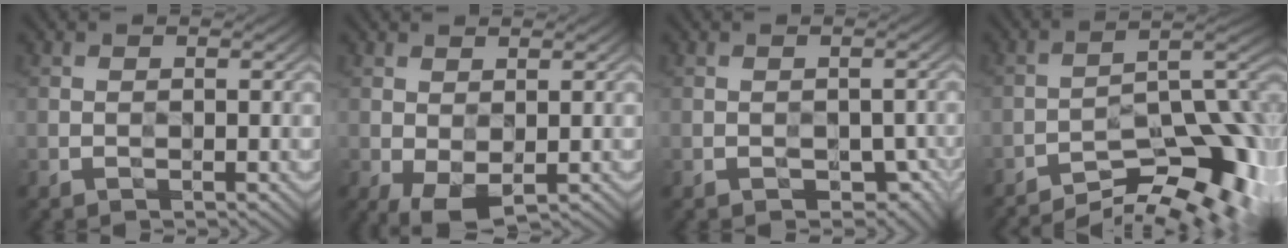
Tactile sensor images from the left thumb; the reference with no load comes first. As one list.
[{"total": 4.9, "force": [-1.3, 2.9, 3.7], "torque": [-0.078, -0.005, -0.025]}, {"total": 5.6, "force": [-2.9, 4.0, 2.6], "torque": [-0.016, -0.001, -0.027]}, {"total": 13.8, "force": [-9.8, 4.4, 8.8], "torque": [-0.126, 0.012, -0.141]}]